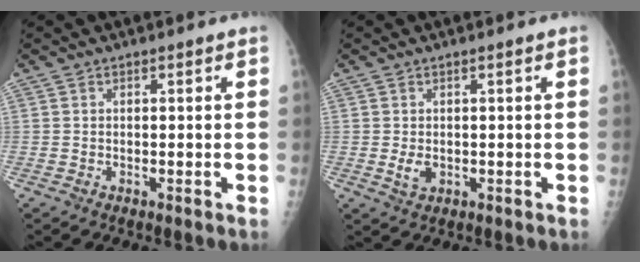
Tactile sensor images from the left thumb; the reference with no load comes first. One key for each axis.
{"total": 2.0, "fx": -0.2, "fy": 1.4, "fz": 1.5, "tx": -0.017, "ty": -0.002, "tz": 0.000}